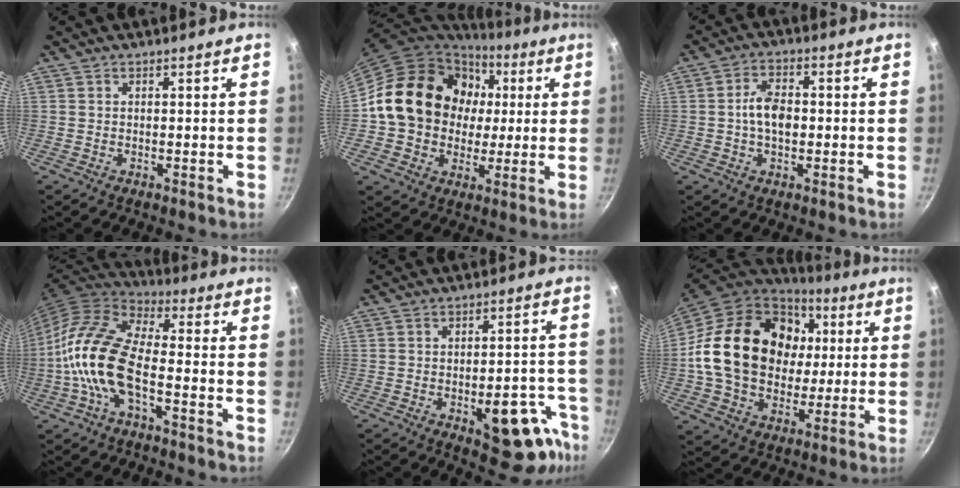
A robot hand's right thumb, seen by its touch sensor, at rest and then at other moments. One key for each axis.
{"total": 20.2, "fx": 2.6, "fy": 17.2, "fz": 10.4, "tx": -0.152, "ty": 0.022, "tz": 0.046}
{"total": 6.4, "fx": -0.3, "fy": 3.8, "fz": 5.1, "tx": -0.080, "ty": 0.016, "tz": -0.012}
{"total": 15.0, "fx": -4.2, "fy": 6.7, "fz": 12.8, "tx": -0.247, "ty": 0.036, "tz": -0.099}
{"total": 14.4, "fx": -6.7, "fy": 6.6, "fz": 11.0, "tx": -0.066, "ty": 0.036, "tz": -0.081}
{"total": 25.0, "fx": 3.1, "fy": 19.3, "fz": 15.6, "tx": -0.249, "ty": 0.022, "tz": 0.059}